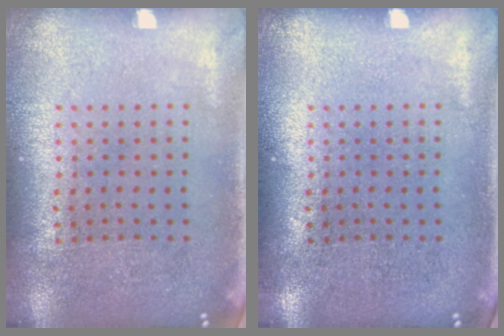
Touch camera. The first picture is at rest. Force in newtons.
{"total": 0.0}